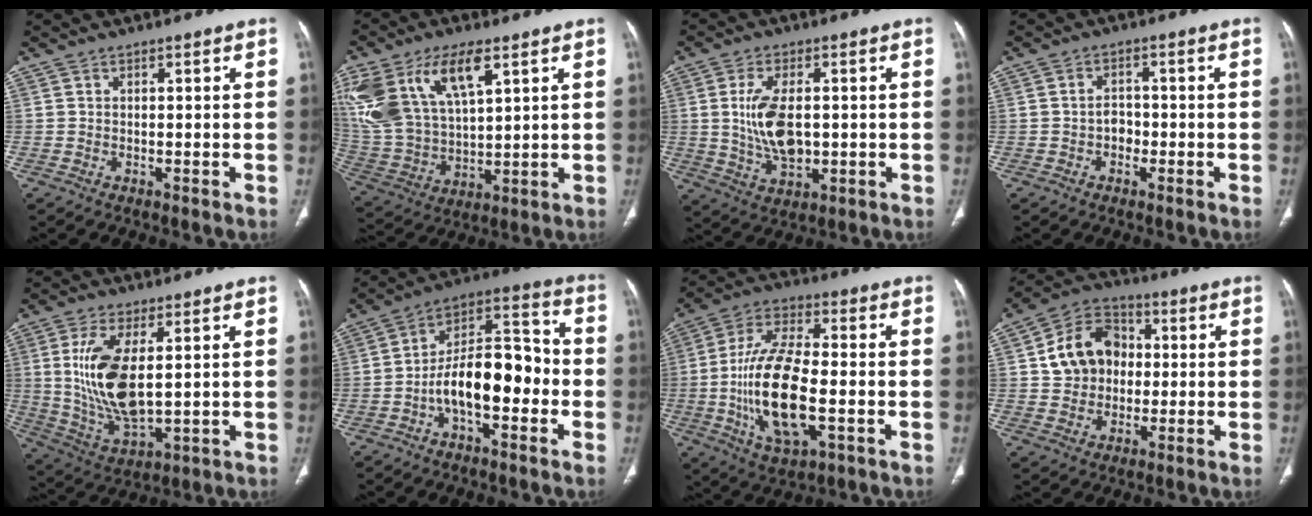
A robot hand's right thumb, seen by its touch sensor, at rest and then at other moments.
{"total": 20.9, "force": [9.9, 10.3, 15.3], "torque": [-0.326, -0.017, 0.200]}
{"total": 10.0, "force": [0.6, 5.3, 8.4], "torque": [-0.164, -0.009, 0.023]}
{"total": 2.7, "force": [-0.8, 2.1, 1.5], "torque": [-0.013, 0.012, -0.018]}
{"total": 14.0, "force": [2.2, 6.0, 12.5], "torque": [-0.259, -0.024, 0.059]}
{"total": 15.1, "force": [-3.9, 7.4, 12.6], "torque": [-0.188, 0.051, -0.071]}
{"total": 18.0, "force": [-3.4, 7.3, 16.0], "torque": [-0.317, 0.012, -0.060]}
{"total": 12.2, "force": [1.1, 10.0, 6.9], "torque": [-0.090, 0.021, 0.011]}